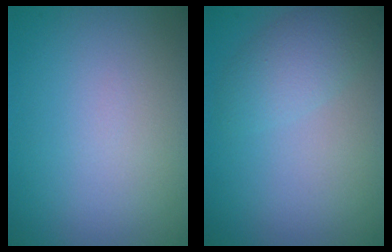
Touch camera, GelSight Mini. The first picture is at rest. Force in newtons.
{"total": 2.8, "press": 2.8, "slide": 0.1}